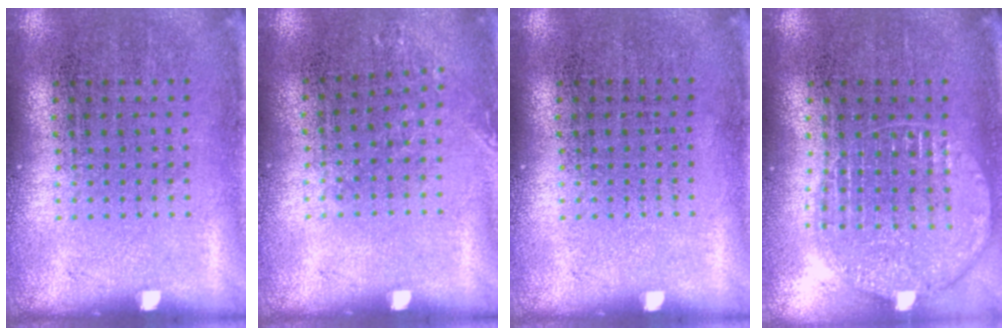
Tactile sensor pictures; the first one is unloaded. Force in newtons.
{"total": 0.8, "press": 0.8, "slide": 0.1}
{"total": 0.0}
{"total": 1.1, "press": 1.1, "slide": 0.3}